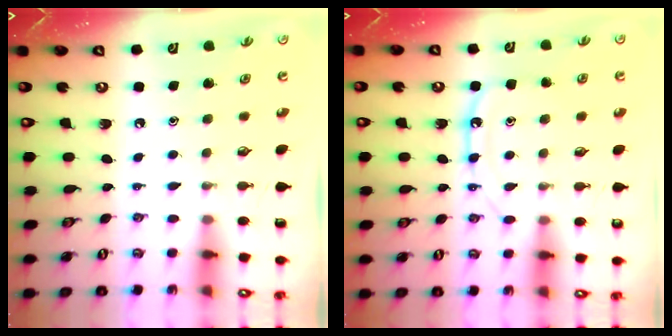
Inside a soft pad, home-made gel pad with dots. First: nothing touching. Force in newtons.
{"total": 10.4, "press": 10.4, "slide": 0.9}